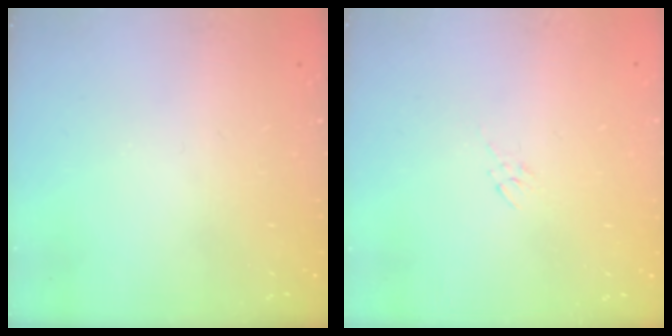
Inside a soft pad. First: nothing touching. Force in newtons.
{"total": 2.7, "press": 2.5, "slide": 0.9}